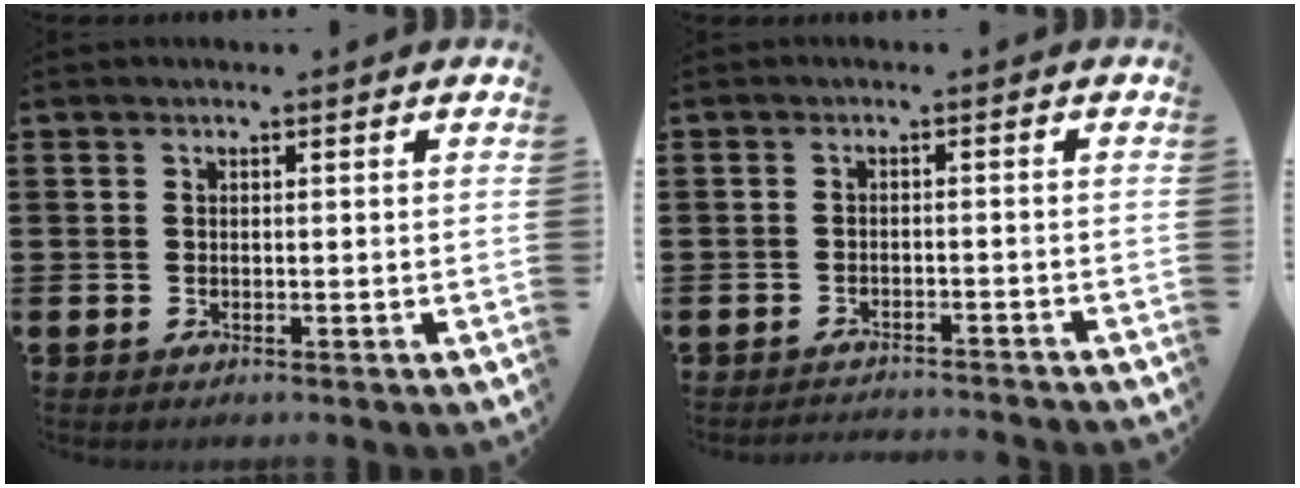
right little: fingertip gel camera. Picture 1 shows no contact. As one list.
[{"total": 1.7, "force": [-1.7, -0.2, -0.1], "torque": [-0.001, 0.005, -0.037]}]